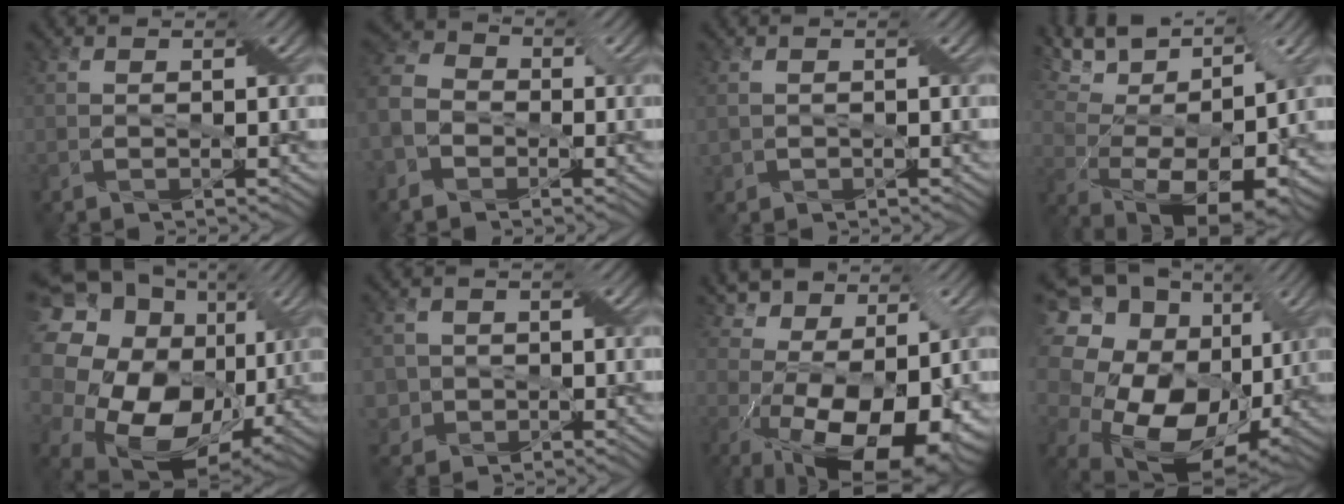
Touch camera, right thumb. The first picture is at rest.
{"total": 6.0, "force": [-2.8, 4.4, 2.9], "torque": [-0.090, -0.002, -0.076]}
{"total": 1.1, "force": [-0.2, 1.0, 0.1], "torque": [-0.005, -0.004, -0.004]}
{"total": 15.4, "force": [8.1, 6.4, 11.4], "torque": [-0.228, 0.038, 0.133]}
{"total": 21.6, "force": [3.7, 16.9, 12.9], "torque": [-0.308, -0.001, 0.083]}
{"total": 3.4, "force": [-0.6, 3.3, 0.4], "torque": [-0.008, 0.007, -0.025]}
{"total": 15.7, "force": [1.1, 9.0, 12.8], "torque": [-0.221, -0.017, 0.048]}
{"total": 20.2, "force": [1.8, 16.3, 11.8], "torque": [-0.268, -0.014, 0.055]}